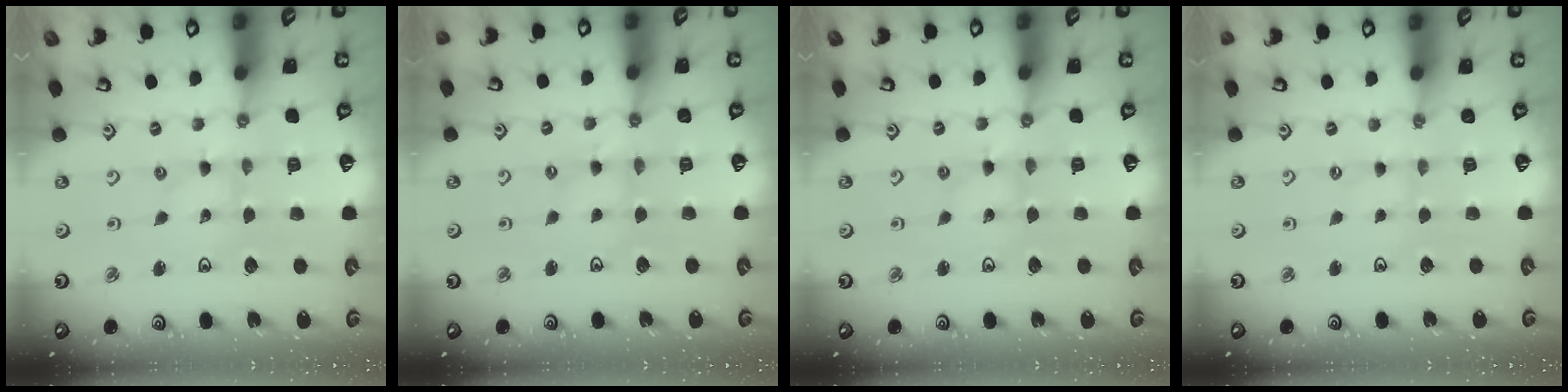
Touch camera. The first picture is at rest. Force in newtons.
{"total": 0.9, "press": 0.8, "slide": 0.2}
{"total": 0.0}
{"total": 0.8, "press": 0.8, "slide": 0.1}